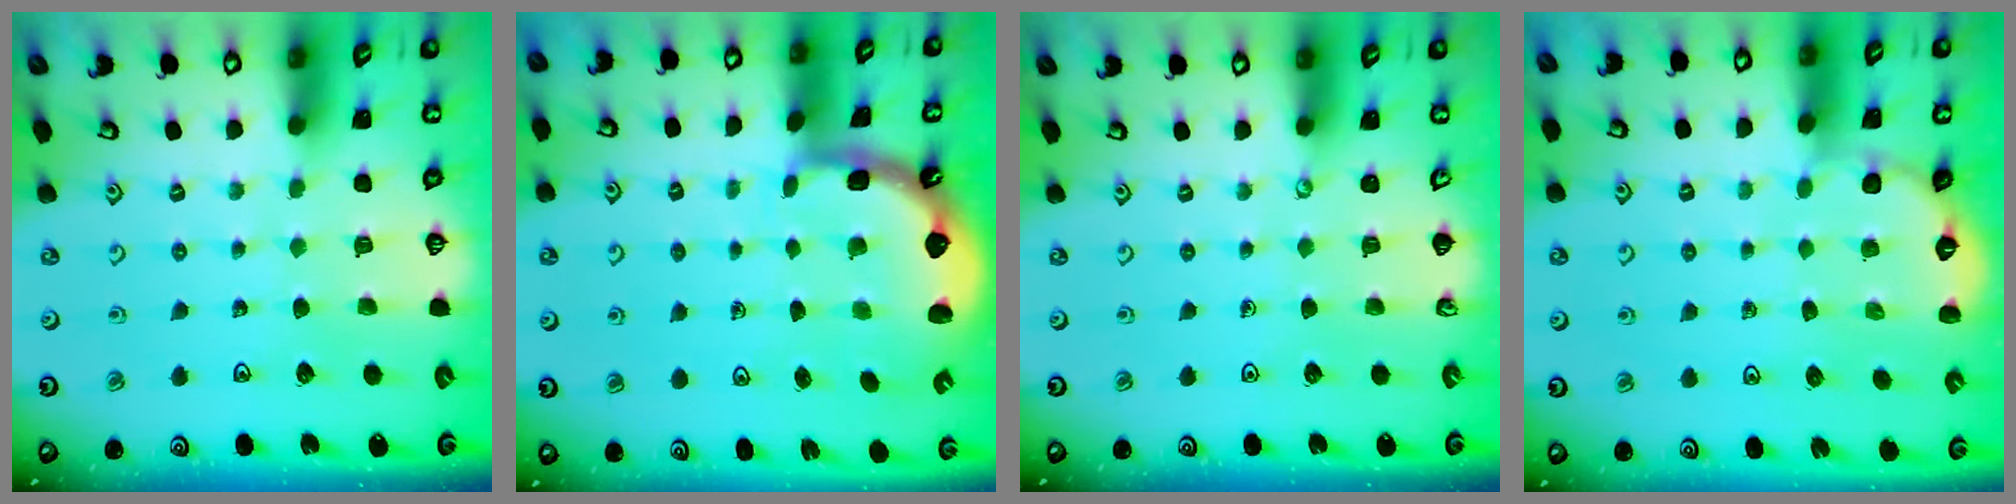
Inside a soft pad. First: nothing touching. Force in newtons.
{"total": 2.5, "press": 1.7, "slide": 1.8}
{"total": 0.0}
{"total": 2.4, "press": 2.3, "slide": 0.7}